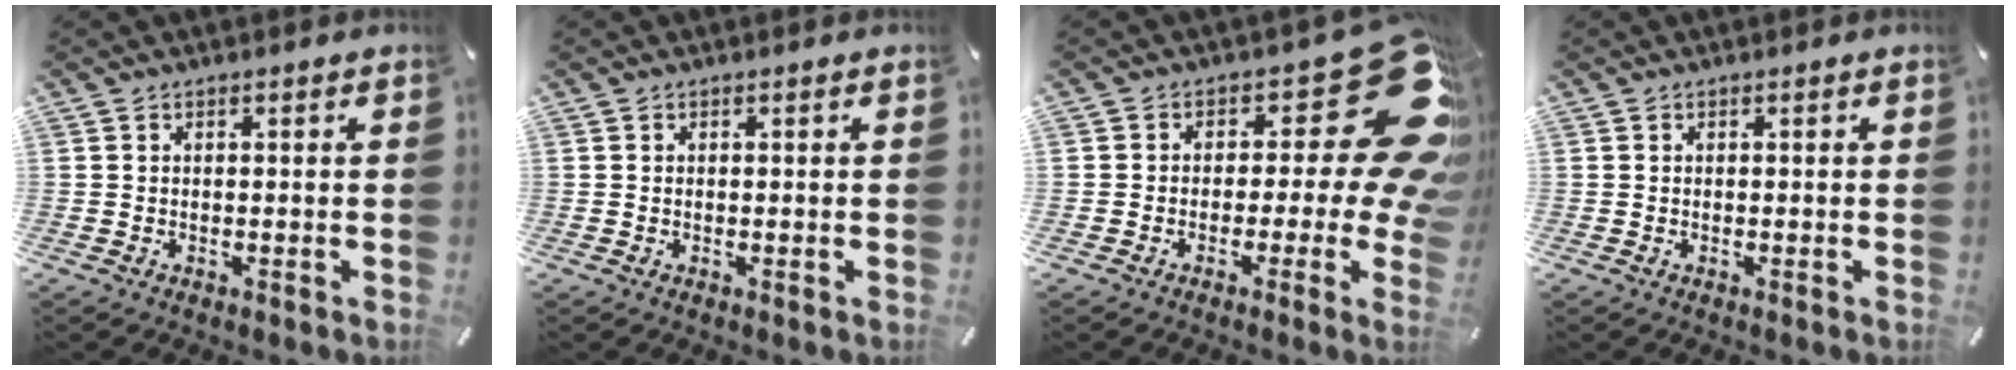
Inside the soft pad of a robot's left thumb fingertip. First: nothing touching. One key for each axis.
{"total": 0.0}
{"total": 24.3, "fx": 7.7, "fy": 11.1, "fz": 20.2, "tx": -0.240, "ty": -0.054, "tz": 0.135}
{"total": 0.0}